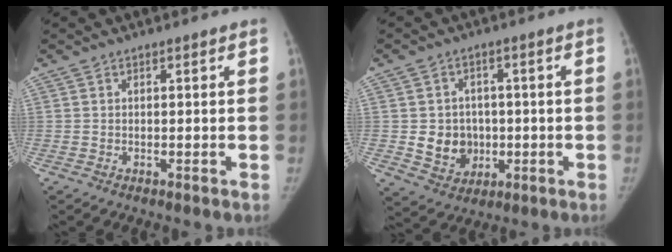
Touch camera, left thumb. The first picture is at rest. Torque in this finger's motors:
{"motor_torque": [-0.70, 0.65, 0.42, -0.55, 0.16]}